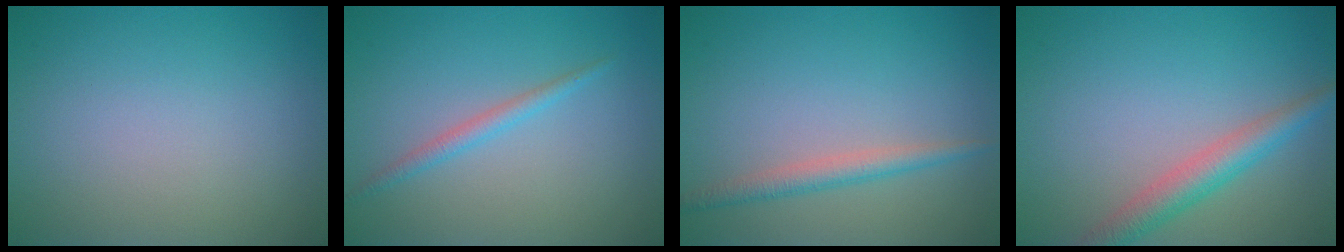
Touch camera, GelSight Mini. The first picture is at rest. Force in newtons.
{"total": 1.4, "press": 1.4, "slide": 0.1}
{"total": 2.1, "press": 2.1, "slide": 0.0}
{"total": 3.6, "press": 3.6, "slide": 0.2}